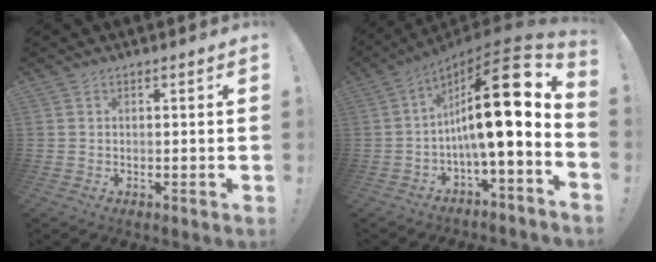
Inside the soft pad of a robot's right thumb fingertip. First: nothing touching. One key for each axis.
{"total": 19.3, "fx": 3.0, "fy": 3.9, "fz": 18.7, "tx": -0.292, "ty": -0.027, "tz": 0.038}